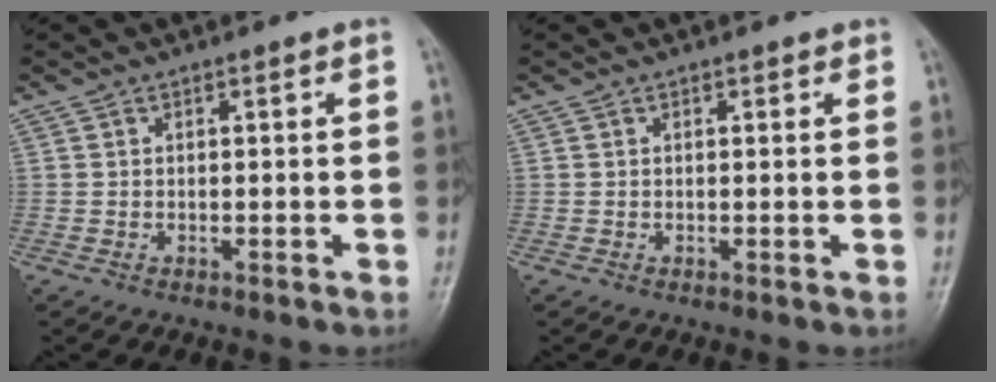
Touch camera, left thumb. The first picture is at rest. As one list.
[{"total": 0.5, "force": [0.4, 0.3, 0.2], "torque": [-0.001, -0.002, 0.001]}]